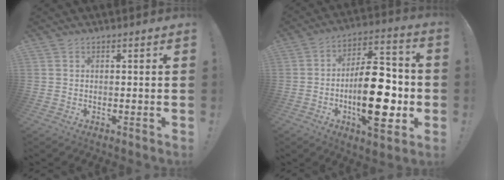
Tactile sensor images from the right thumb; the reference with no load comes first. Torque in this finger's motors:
{"motor_torque": [2.04, 2.97, 1.54, -1.23, 0.46]}